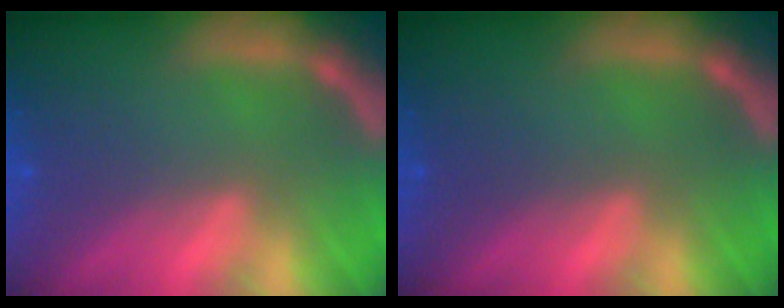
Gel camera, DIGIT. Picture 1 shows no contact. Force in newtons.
{"total": 0.0}